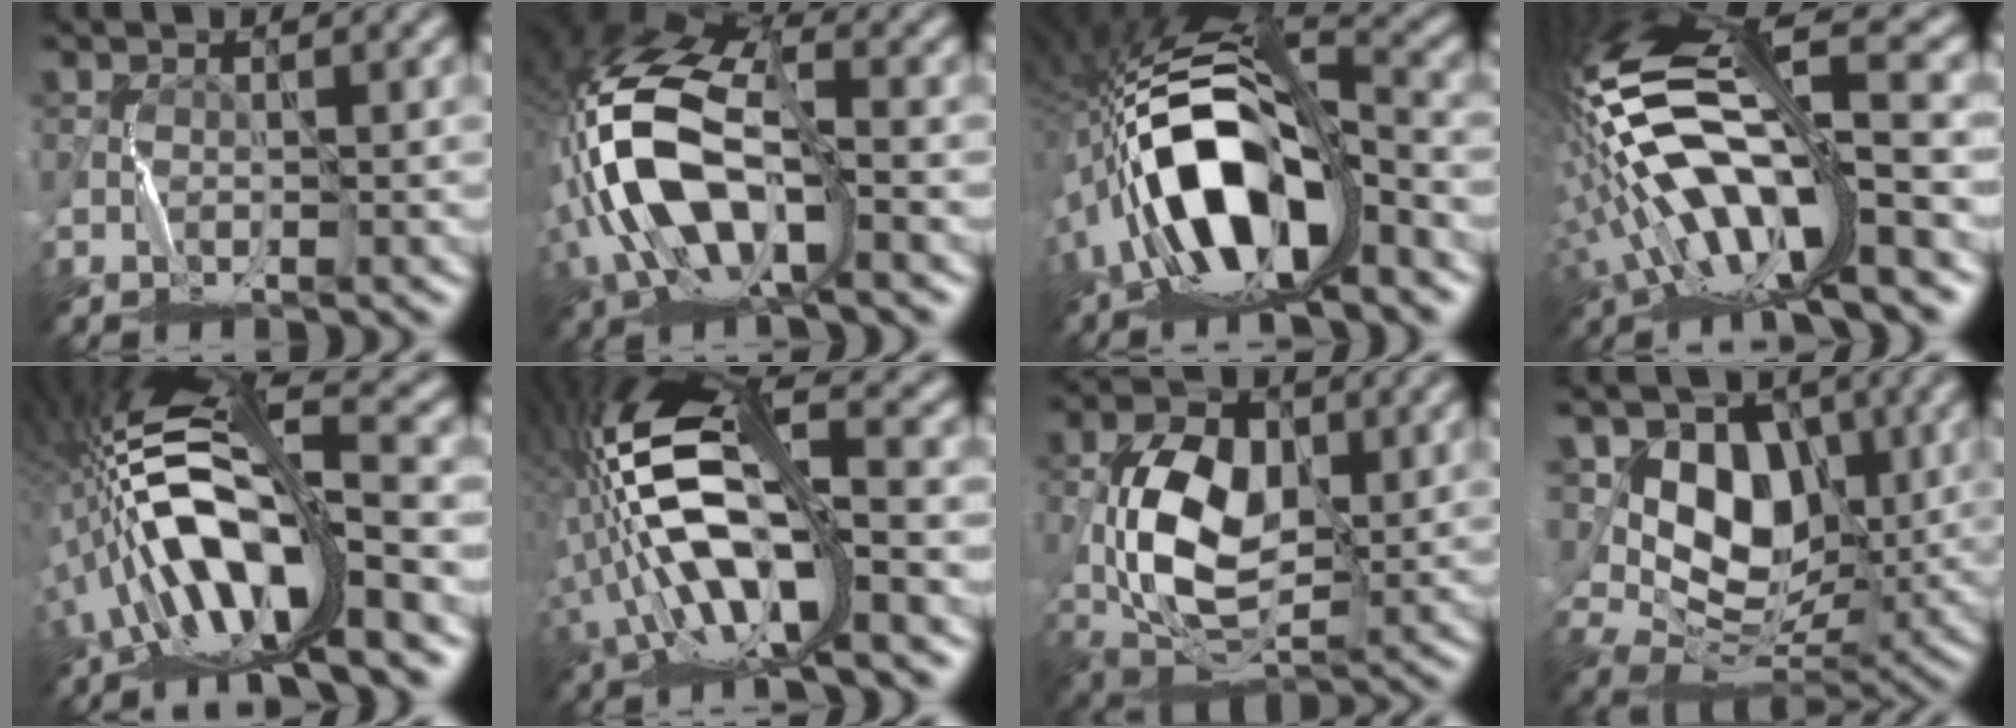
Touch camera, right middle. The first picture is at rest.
{"total": 12.5, "force": [-2.1, 6.0, 10.7], "torque": [-0.240, 0.006, -0.045]}
{"total": 13.7, "force": [-4.5, 5.3, 11.8], "torque": [-0.204, 0.015, -0.086]}
{"total": 15.3, "force": [-1.9, 4.5, 14.5], "torque": [-0.290, 0.019, -0.023]}
{"total": 13.9, "force": [-3.8, 3.8, 12.8], "torque": [-0.242, 0.025, -0.060]}
{"total": 13.6, "force": [-2.2, 5.1, 12.4], "torque": [-0.252, 0.016, -0.041]}
{"total": 9.1, "force": [0.5, 5.4, 7.3], "torque": [-0.144, 0.003, 0.011]}
{"total": 9.3, "force": [3.2, 6.8, 5.5], "torque": [-0.087, -0.003, 0.051]}